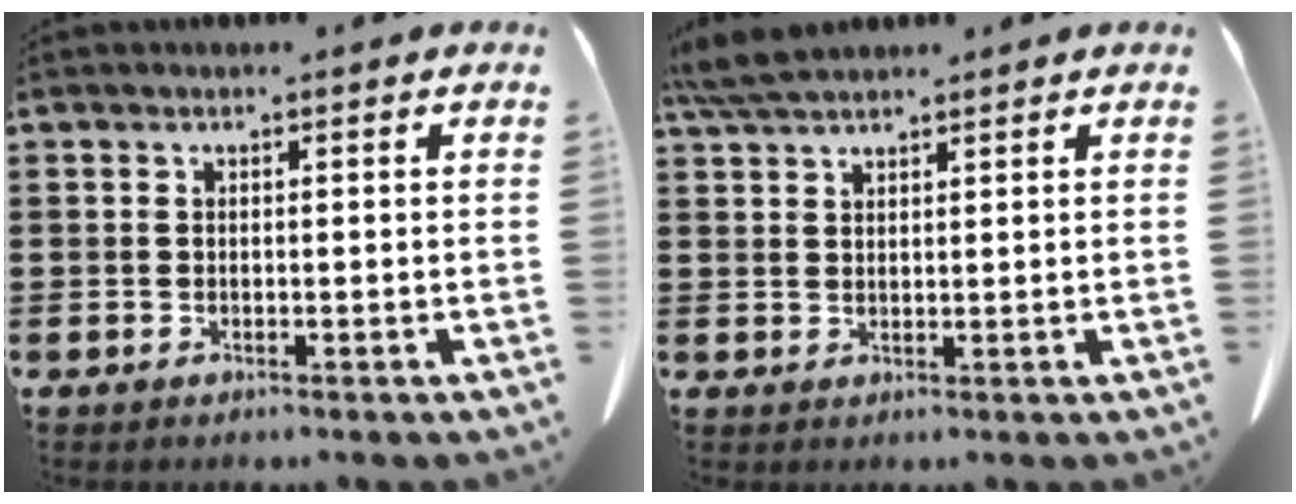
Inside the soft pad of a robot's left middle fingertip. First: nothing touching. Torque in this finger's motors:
{"motor_torque": [1.12, 1.02, 0.10, 0.03]}